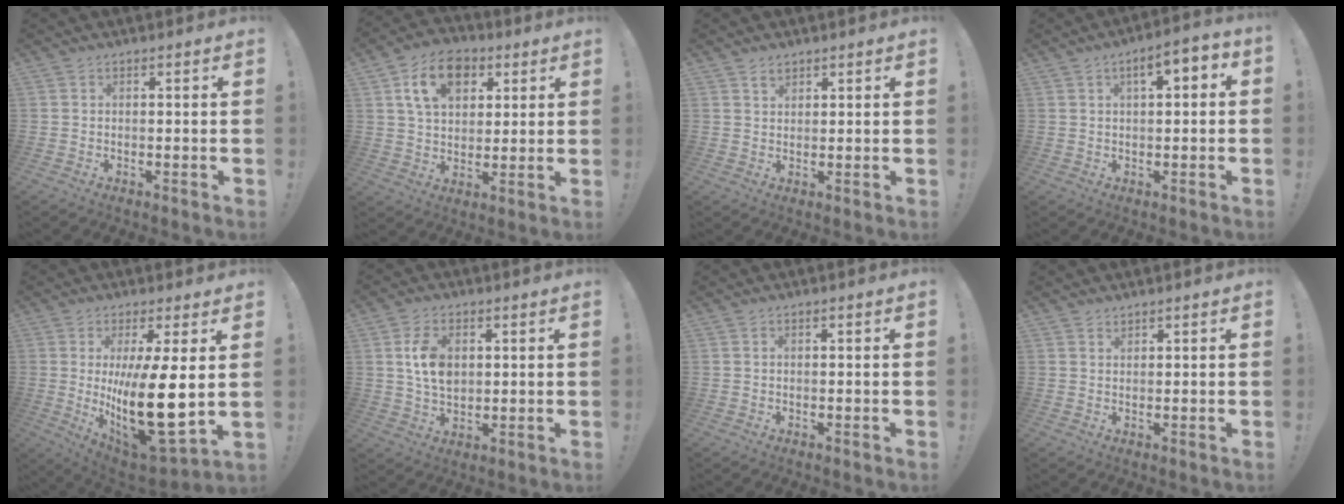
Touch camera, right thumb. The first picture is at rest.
{"total": 13.7, "force": [5.9, 9.6, 7.9], "torque": [-0.118, -0.006, 0.110]}
{"total": 2.4, "force": [1.8, 1.3, 0.8], "torque": [-0.006, -0.008, 0.032]}
{"total": 5.2, "force": [1.0, 2.0, 4.7], "torque": [-0.066, -0.004, 0.011]}
{"total": 20.3, "force": [1.1, 7.4, 18.8], "torque": [-0.318, -0.035, 0.028]}
{"total": 8.9, "force": [1.8, 6.1, 6.2], "torque": [-0.109, 0.001, 0.033]}
{"total": 0.7, "force": [-0.4, -0.2, 0.6], "torque": [-0.018, 0.004, -0.005]}
{"total": 1.2, "force": [1.1, 0.4, 0.1], "torque": [0.002, -0.007, 0.021]}